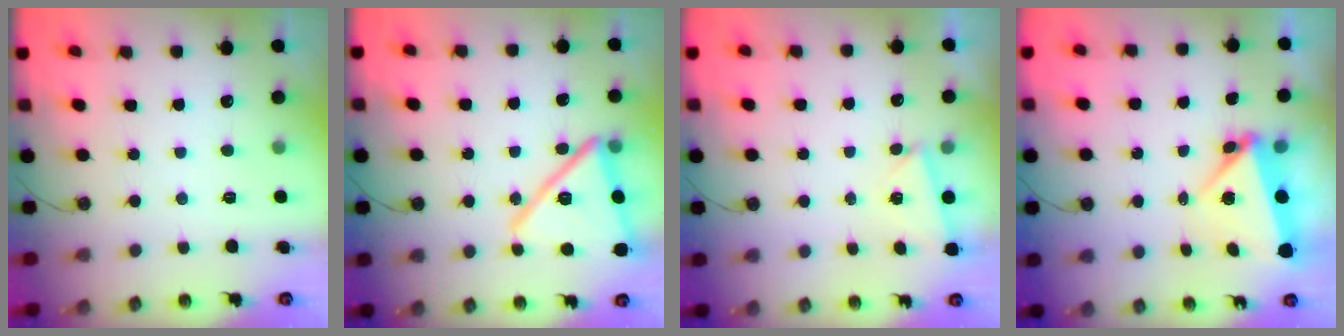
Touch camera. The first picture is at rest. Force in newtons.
{"total": 19.0, "press": 18.9, "slide": 1.5}
{"total": 2.6, "press": 1.6, "slide": 2.0}
{"total": 5.6, "press": 5.6, "slide": 0.2}